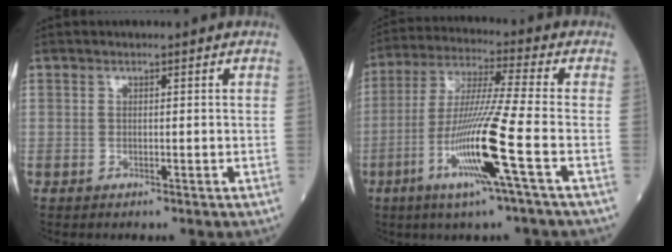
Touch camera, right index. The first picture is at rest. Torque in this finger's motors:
{"motor_torque": [1.85, -0.28, 1.05, 0.21]}